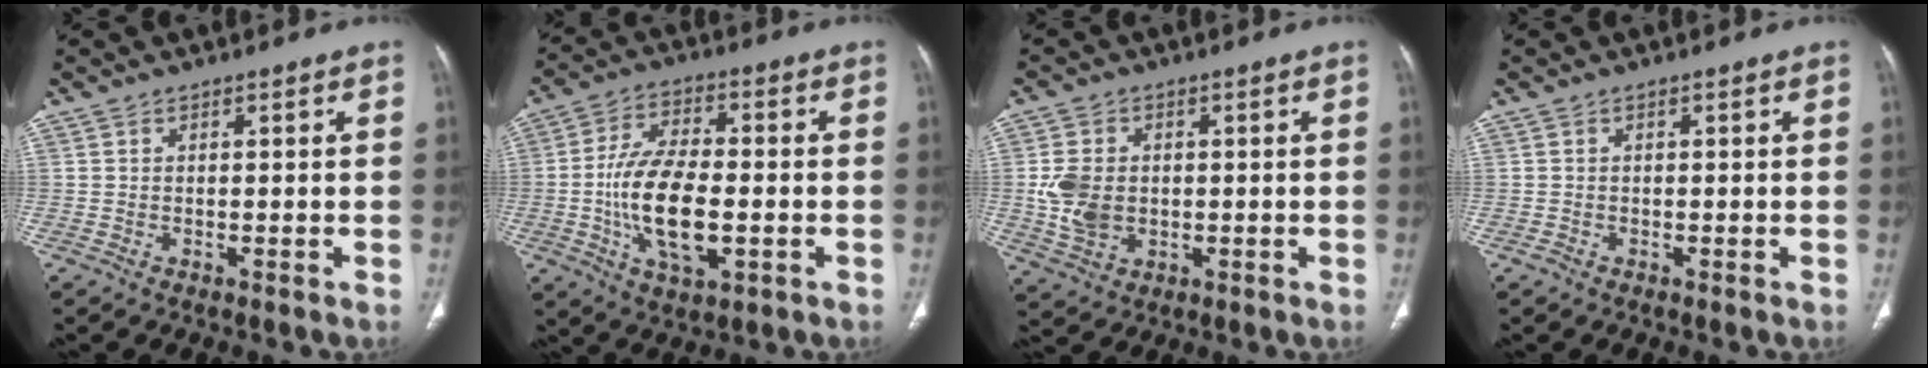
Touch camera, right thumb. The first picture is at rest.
{"total": 14.8, "force": [-2.5, 7.0, 12.8], "torque": [-0.234, 0.007, -0.041]}
{"total": 7.7, "force": [-0.1, 5.8, 5.1], "torque": [-0.095, 0.000, 0.007]}
{"total": 0.7, "force": [-0.4, 0.6, 0.1], "torque": [-0.002, 0.001, -0.009]}